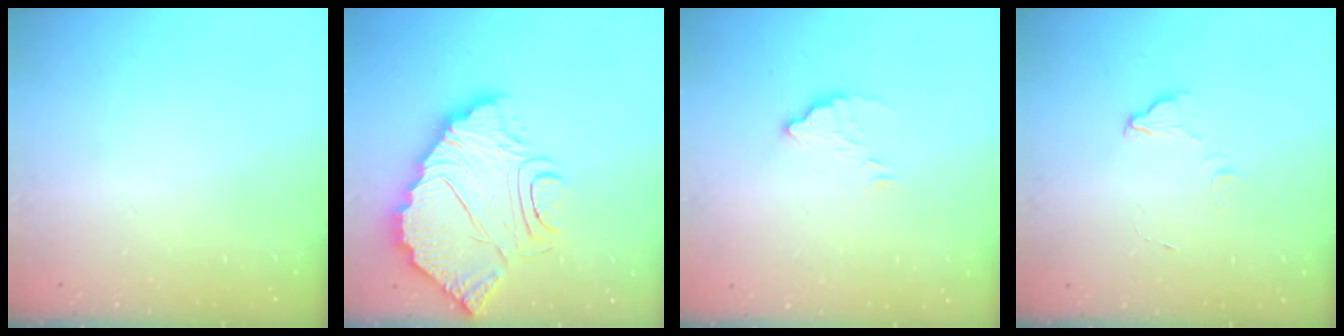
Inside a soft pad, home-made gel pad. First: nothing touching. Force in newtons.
{"total": 14.8, "press": 14.7, "slide": 1.1}
{"total": 3.5, "press": 3.5, "slide": 0.3}
{"total": 3.3, "press": 3.3, "slide": 0.2}